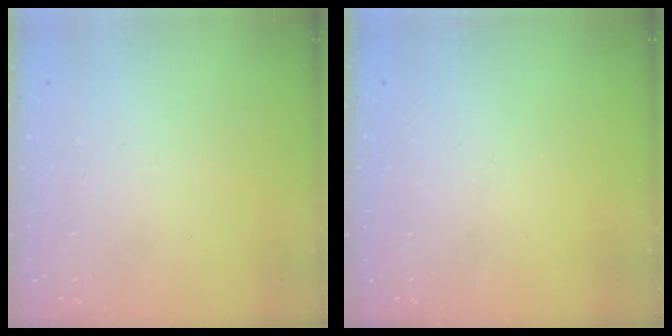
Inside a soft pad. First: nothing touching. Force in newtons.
{"total": 0.0}